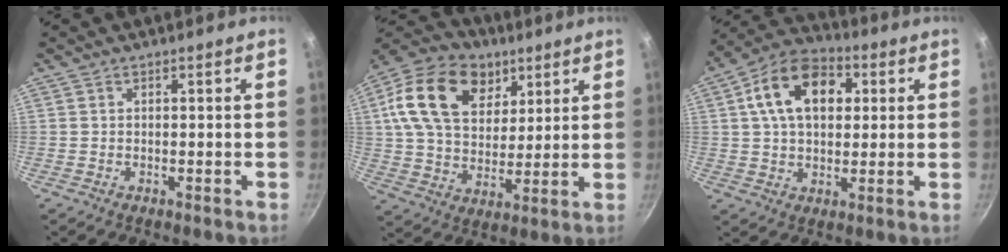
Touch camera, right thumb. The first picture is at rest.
{"total": 20.2, "force": [8.1, 14.0, 12.0], "torque": [-0.193, -0.010, 0.133]}
{"total": 15.2, "force": [4.0, 10.0, 10.7], "torque": [-0.154, 0.015, 0.050]}